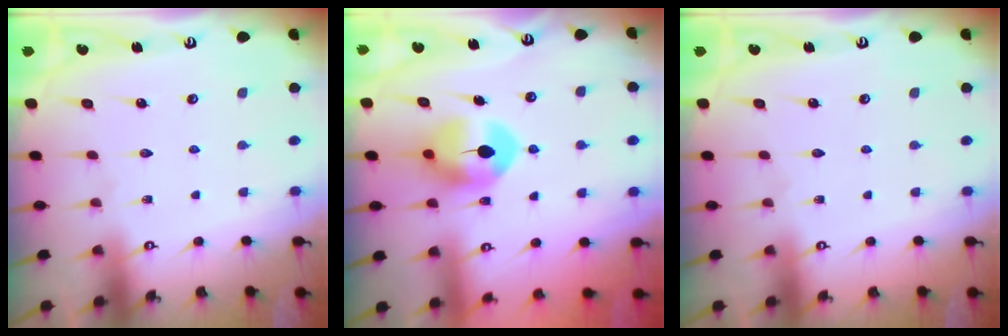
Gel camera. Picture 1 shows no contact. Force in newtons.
{"total": 9.1, "press": 9.0, "slide": 1.0}
{"total": 0.0}